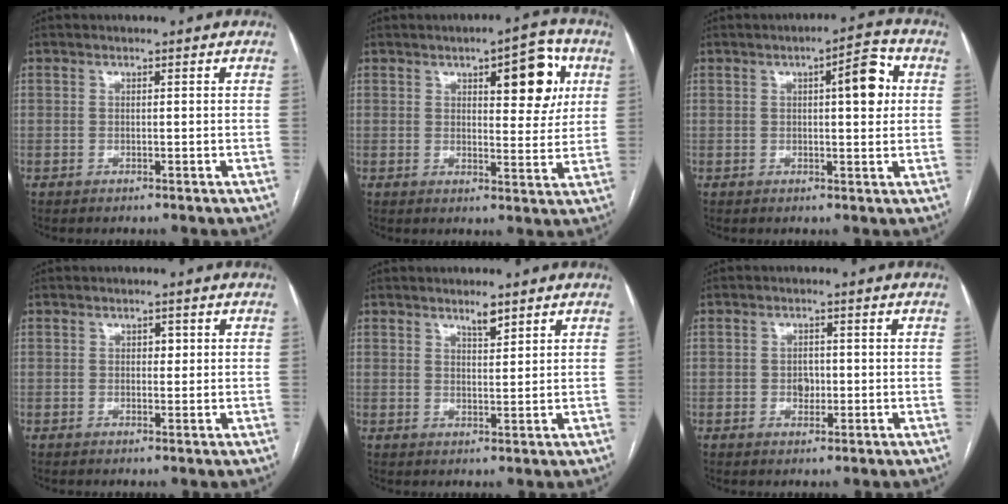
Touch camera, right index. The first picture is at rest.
{"total": 9.5, "force": [3.6, 3.2, 8.2], "torque": [-0.101, 0.012, 0.047]}
{"total": 6.6, "force": [1.5, 1.6, 6.2], "torque": [-0.084, 0.014, 0.016]}
{"total": 1.4, "force": [0.3, 0.9, 1.0], "torque": [-0.011, 0.004, 0.003]}
{"total": 2.5, "force": [2.0, 0.5, 1.5], "torque": [-0.030, -0.002, 0.036]}
{"total": 2.2, "force": [-0.3, 1.6, 1.5], "torque": [-0.019, 0.004, -0.002]}